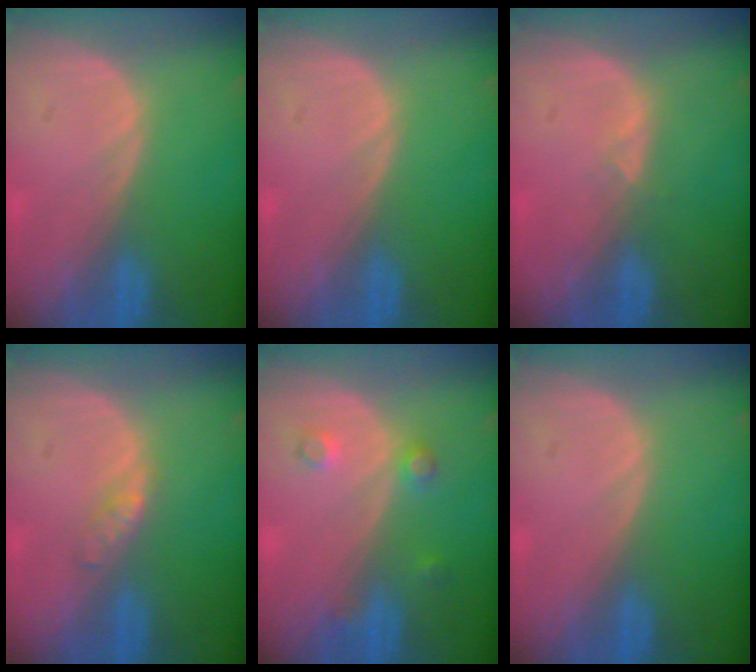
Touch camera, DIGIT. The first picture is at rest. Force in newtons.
{"total": 0.0}
{"total": 0.9, "press": 0.9, "slide": 0.3}
{"total": 2.0, "press": 2.0, "slide": 0.1}
{"total": 2.6, "press": 2.6, "slide": 0.3}
{"total": 0.0}